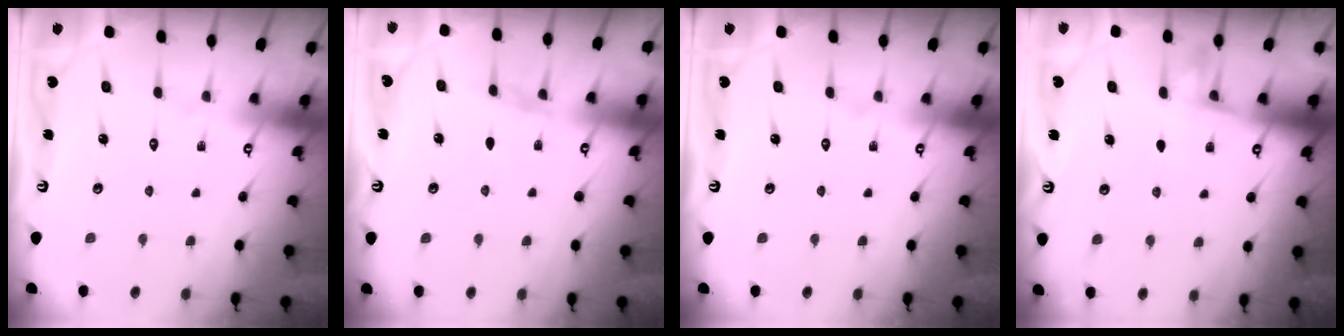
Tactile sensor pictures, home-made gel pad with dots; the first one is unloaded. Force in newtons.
{"total": 2.9, "press": 2.8, "slide": 0.7}
{"total": 0.0}
{"total": 5.7, "press": 5.5, "slide": 1.3}